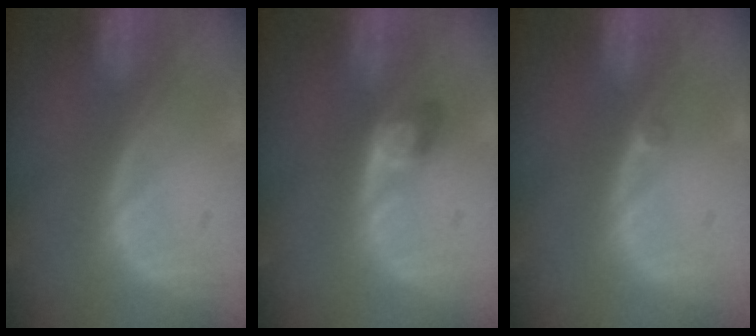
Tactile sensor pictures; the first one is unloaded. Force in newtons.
{"total": 2.9, "press": 2.9, "slide": 0.0}
{"total": 0.7, "press": 0.6, "slide": 0.3}